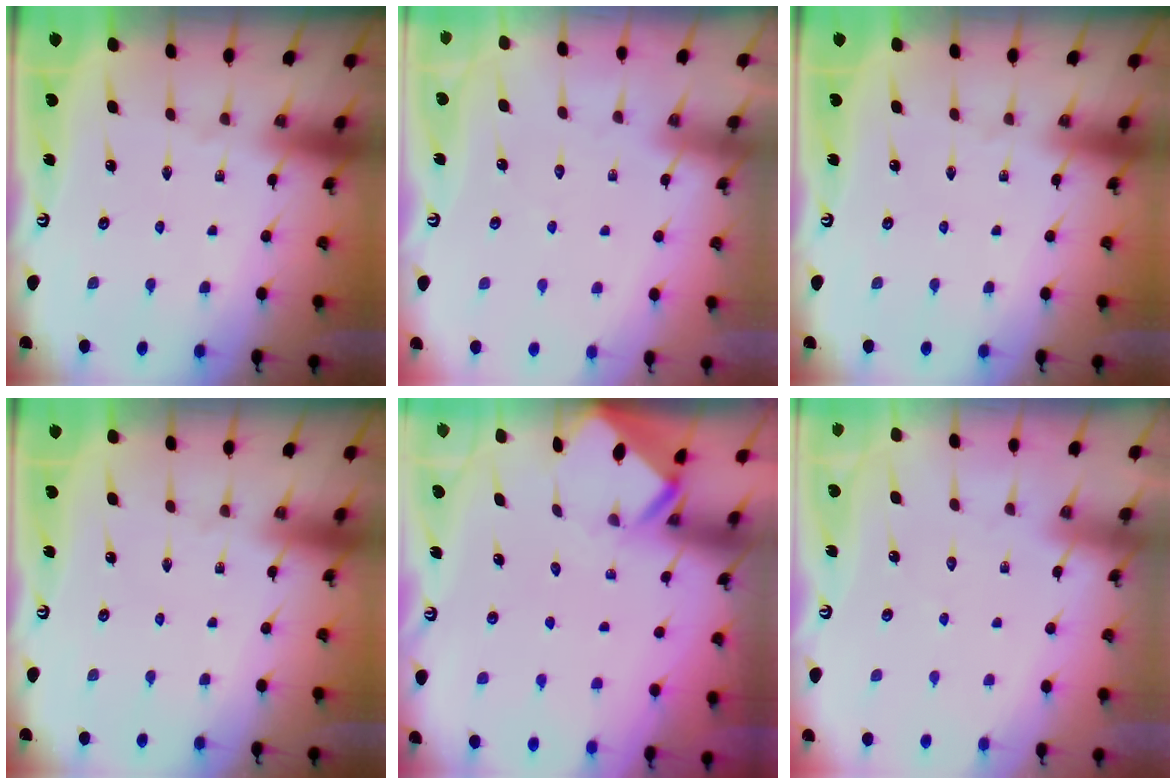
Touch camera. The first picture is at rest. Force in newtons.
{"total": 2.8, "press": 2.8, "slide": 0.3}
{"total": 0.0}
{"total": 0.0}
{"total": 2.4, "press": 2.4, "slide": 0.1}
{"total": 2.8, "press": 2.8, "slide": 0.3}